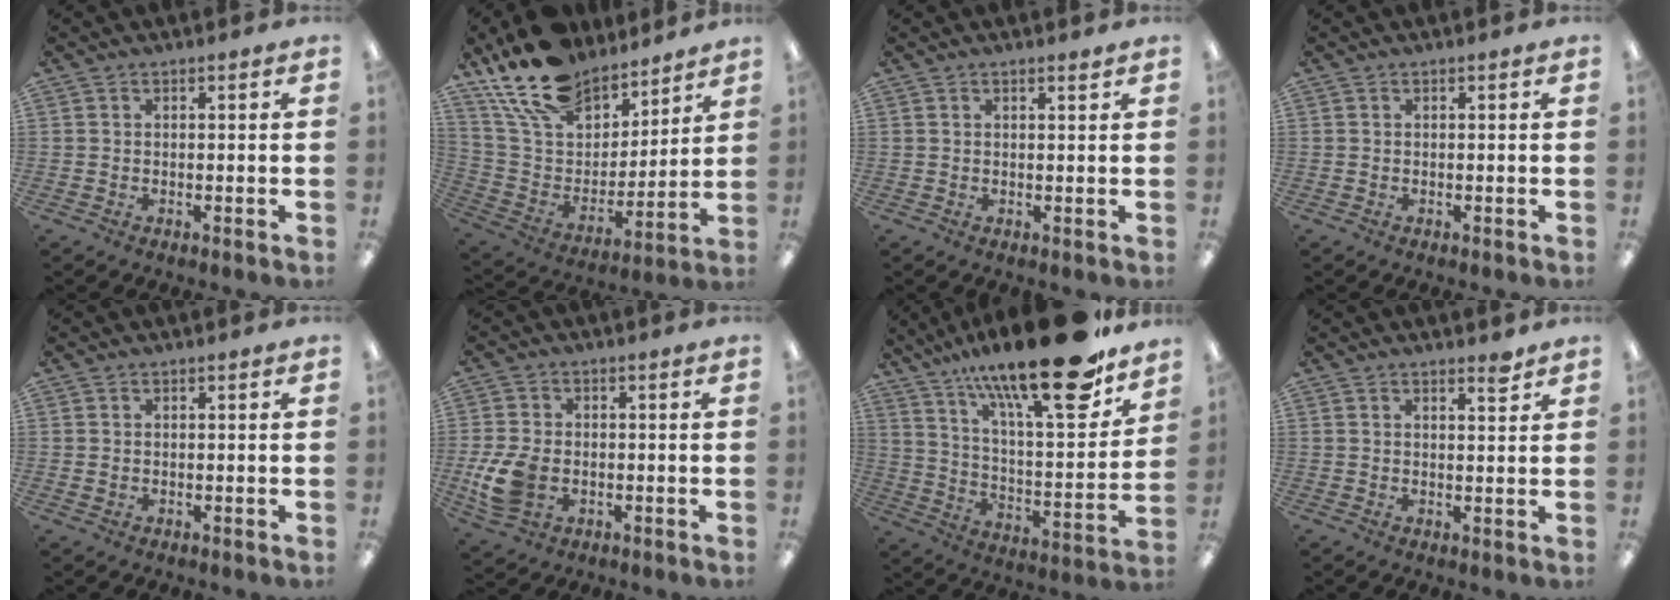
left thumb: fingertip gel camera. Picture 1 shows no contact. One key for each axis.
{"total": 19.0, "fx": 15.0, "fy": 9.4, "fz": 6.9, "tx": -0.159, "ty": -0.091, "tz": 0.276}
{"total": 1.2, "fx": 1.0, "fy": 0.0, "fz": 0.6, "tx": -0.005, "ty": -0.006, "tz": 0.016}
{"total": 0.0}
{"total": 0.6, "fx": 0.3, "fy": 0.4, "fz": 0.3, "tx": 0.002, "ty": 0.000, "tz": 0.002}
{"total": 9.5, "fx": -2.0, "fy": 6.7, "fz": 6.3, "tx": -0.130, "ty": 0.004, "tz": -0.032}
{"total": 26.1, "fx": 18.6, "fy": 6.4, "fz": 17.2, "tx": -0.267, "ty": -0.126, "tz": 0.302}
{"total": 2.7, "fx": 2.4, "fy": 0.5, "fz": 1.3, "tx": -0.005, "ty": -0.016, "tz": 0.037}